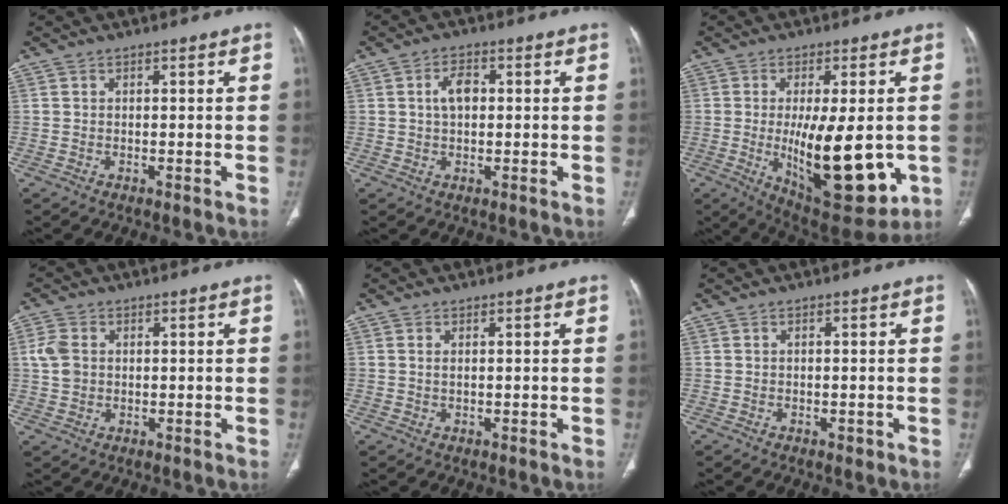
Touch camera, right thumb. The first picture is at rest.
{"total": 4.3, "force": [0.6, 2.6, 3.4], "torque": [-0.060, 0.007, 0.010]}
{"total": 18.9, "force": [-2.7, 7.1, 17.4], "torque": [-0.259, -0.033, -0.017]}
{"total": 4.7, "force": [0.6, 3.6, 2.9], "torque": [-0.065, 0.003, 0.012]}
{"total": 0.8, "force": [0.3, 0.3, 0.7], "torque": [-0.019, 0.003, 0.007]}
{"total": 0.8, "force": [-0.3, 0.6, 0.5], "torque": [-0.006, 0.000, -0.002]}